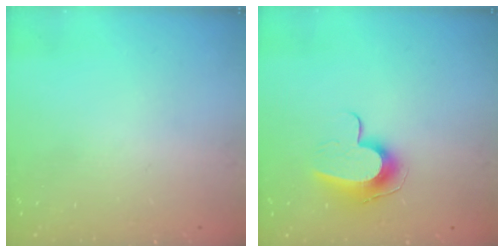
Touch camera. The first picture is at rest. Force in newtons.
{"total": 10.1, "press": 10.1, "slide": 0.3}